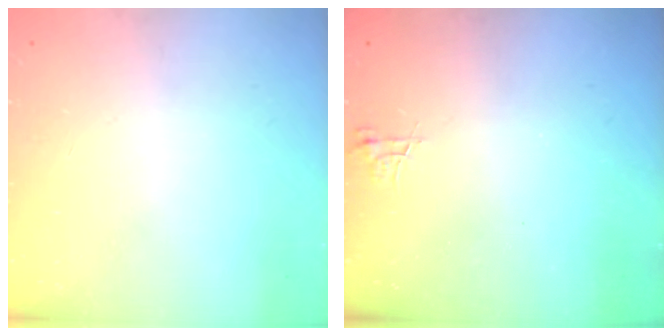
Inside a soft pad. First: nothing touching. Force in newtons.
{"total": 5.5, "press": 5.5, "slide": 0.6}